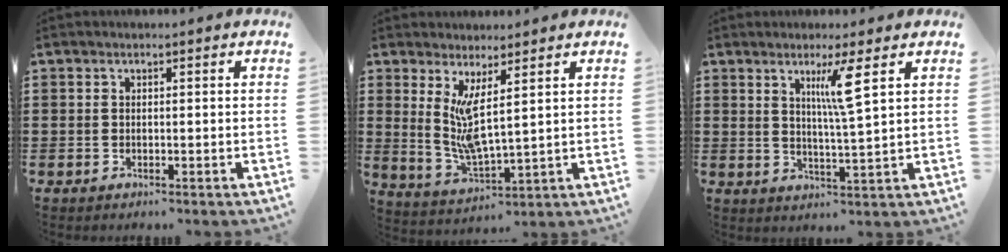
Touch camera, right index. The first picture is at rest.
{"total": 6.0, "force": [2.7, 1.2, 5.2], "torque": [-0.116, -0.017, 0.049]}
{"total": 5.6, "force": [2.6, -0.3, 4.9], "torque": [-0.096, -0.006, 0.037]}